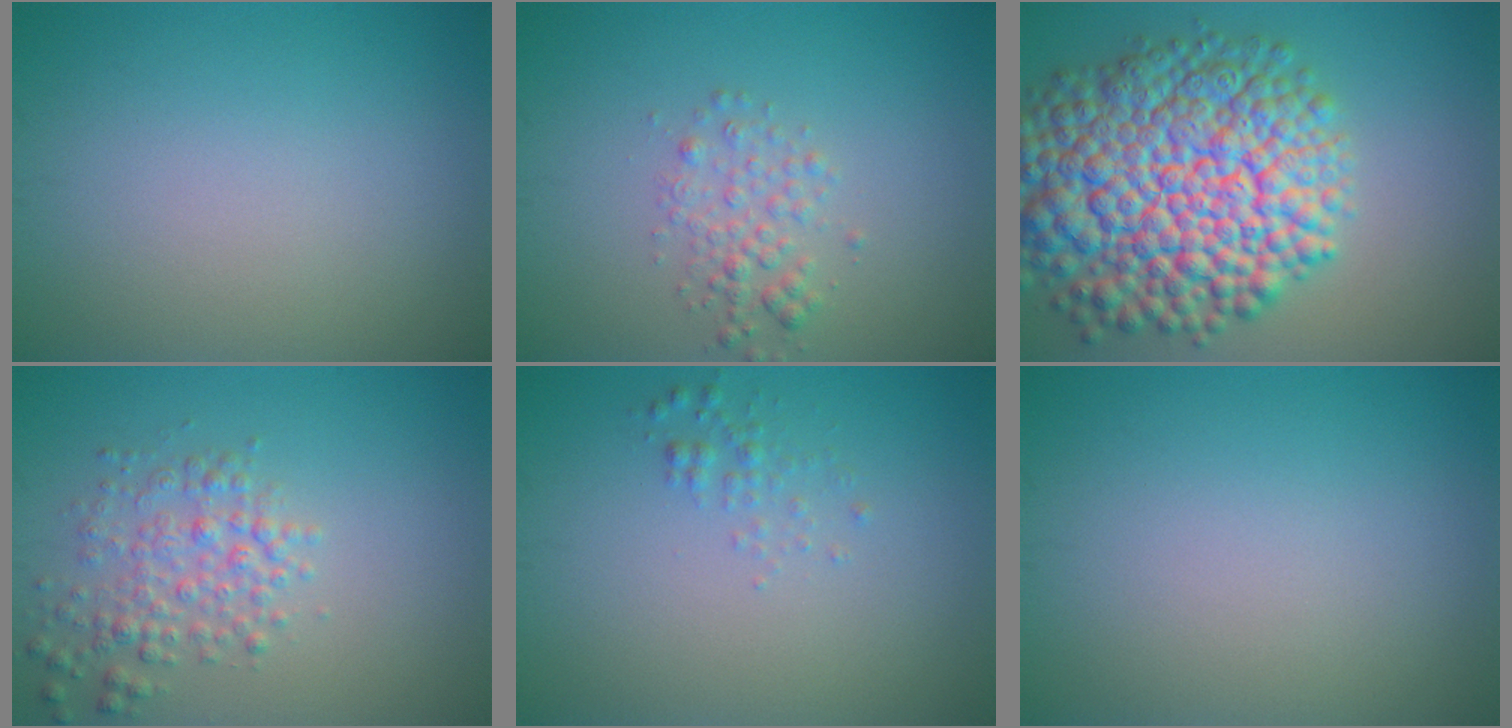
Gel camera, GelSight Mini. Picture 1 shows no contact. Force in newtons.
{"total": 2.1, "press": 2.1, "slide": 0.1}
{"total": 14.4, "press": 14.3, "slide": 0.5}
{"total": 3.2, "press": 3.2, "slide": 0.1}
{"total": 1.1, "press": 1.1, "slide": 0.0}
{"total": 0.0}